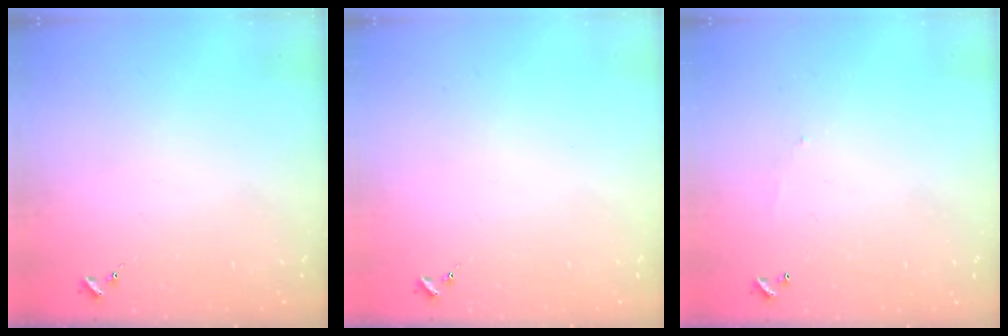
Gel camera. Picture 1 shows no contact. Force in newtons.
{"total": 0.0}
{"total": 3.8, "press": 3.8, "slide": 0.1}